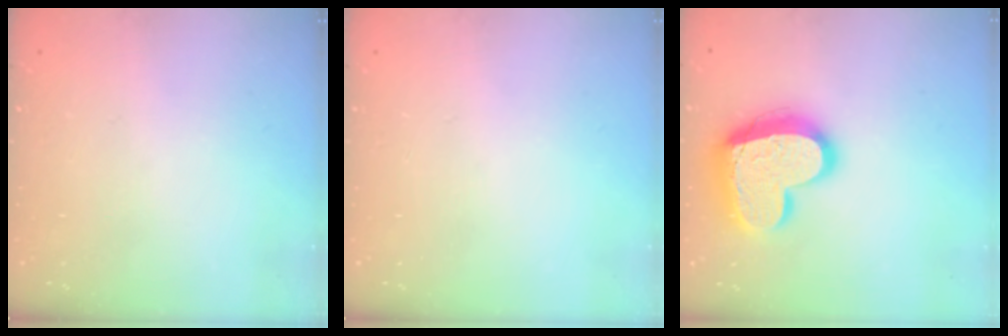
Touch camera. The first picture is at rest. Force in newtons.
{"total": 0.0}
{"total": 18.4, "press": 18.3, "slide": 1.7}